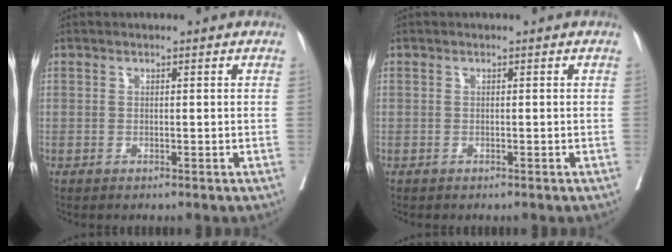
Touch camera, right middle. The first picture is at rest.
{"total": 0.0}